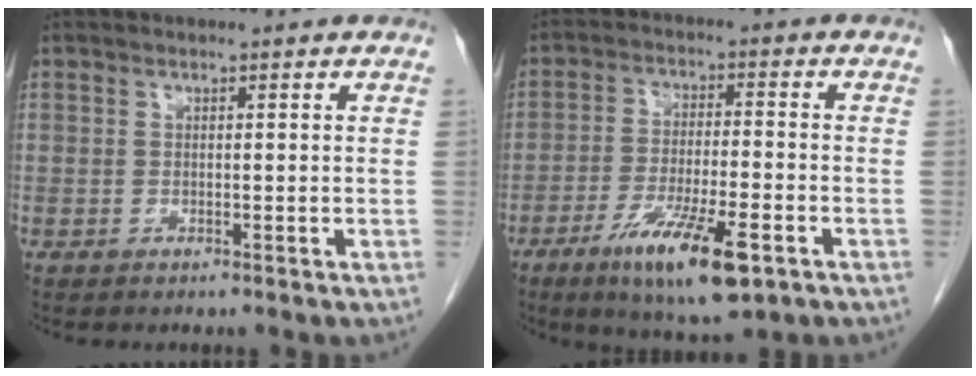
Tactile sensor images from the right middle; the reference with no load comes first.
{"total": 11.9, "force": [-6.3, 2.0, 9.9], "torque": [-0.180, -0.026, -0.101]}